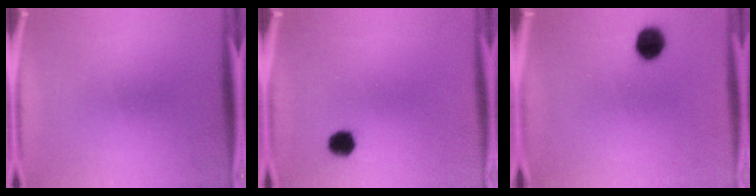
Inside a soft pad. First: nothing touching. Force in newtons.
{"total": 3.3}
{"total": 6.3}